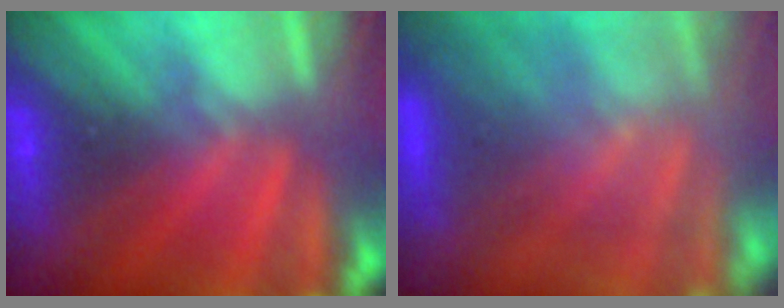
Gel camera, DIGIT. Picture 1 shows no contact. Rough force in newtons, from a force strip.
{"total": 4.7}